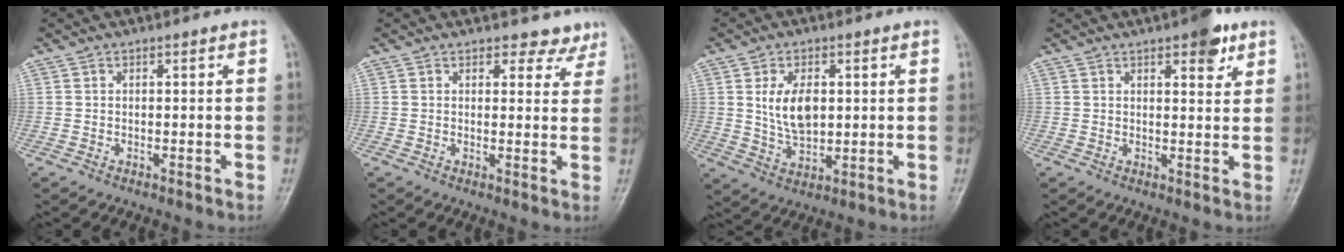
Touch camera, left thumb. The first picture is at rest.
{"total": 4.5, "force": [3.9, 2.3, 0.1], "torque": [0.030, -0.026, 0.032]}
{"total": 8.3, "force": [1.4, 4.9, 6.5], "torque": [-0.103, -0.009, 0.034]}
{"total": 5.7, "force": [3.3, 2.2, 4.0], "torque": [-0.036, -0.013, 0.038]}